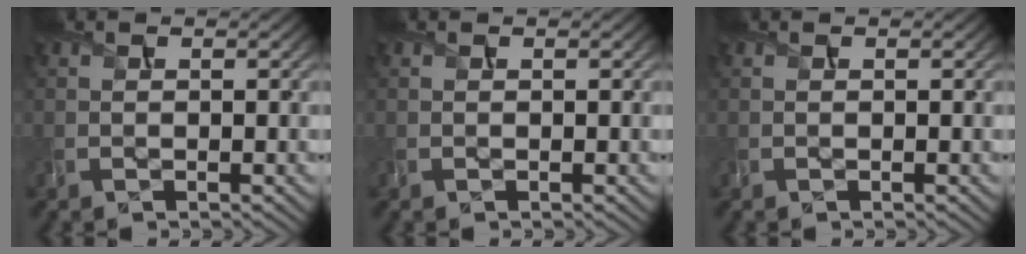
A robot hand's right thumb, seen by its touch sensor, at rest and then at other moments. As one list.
[{"total": 0.0}, {"total": 0.0}]